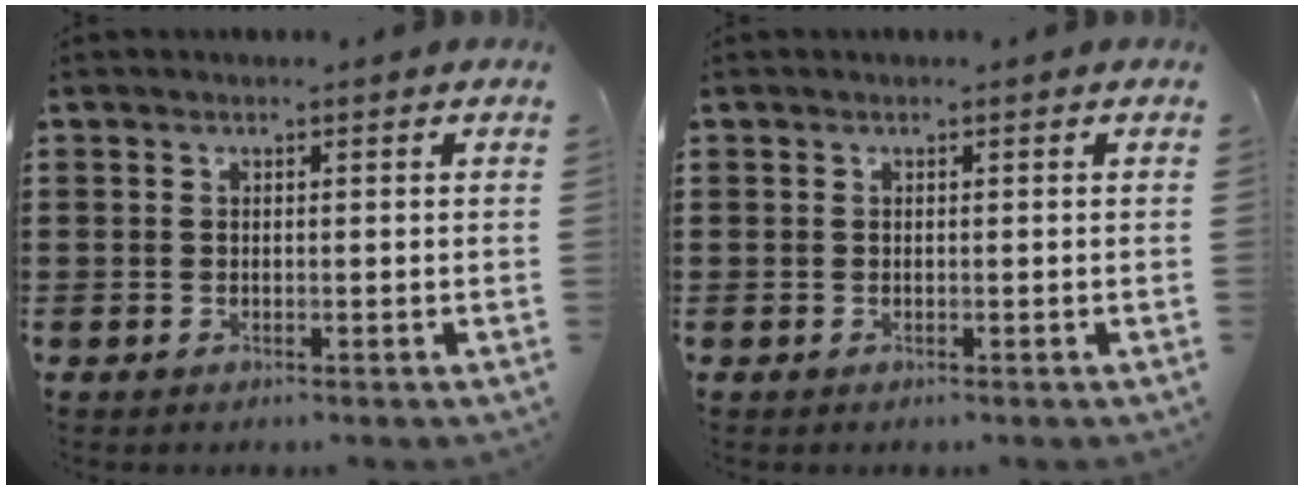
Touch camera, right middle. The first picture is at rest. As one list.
[{"total": 0.0}]